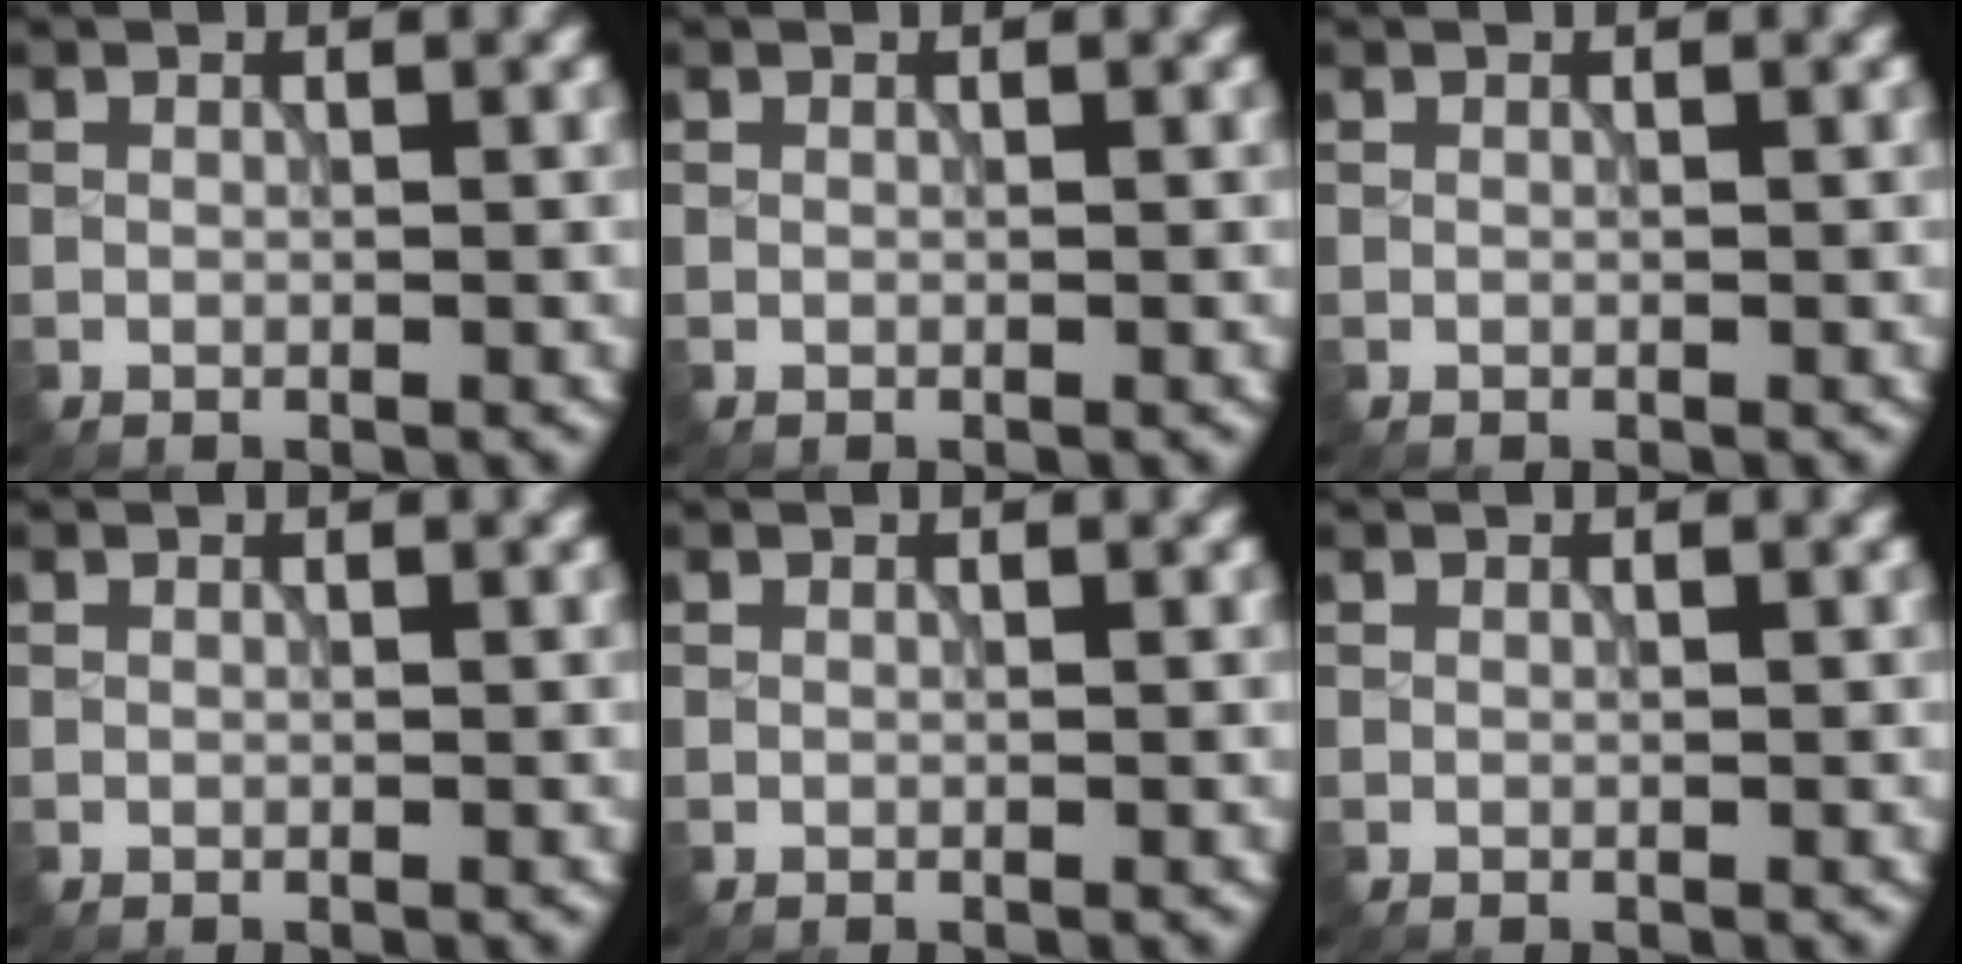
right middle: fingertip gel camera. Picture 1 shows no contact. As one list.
[{"total": 0.0}, {"total": 0.0}, {"total": 0.0}, {"total": 0.0}, {"total": 0.0}]